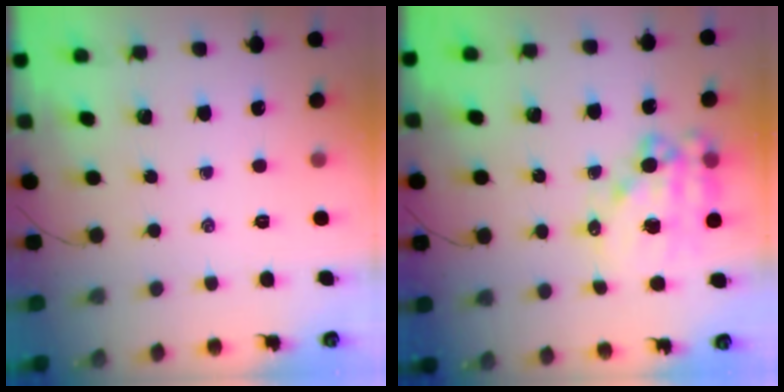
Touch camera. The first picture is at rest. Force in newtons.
{"total": 14.6, "press": 14.2, "slide": 3.2}